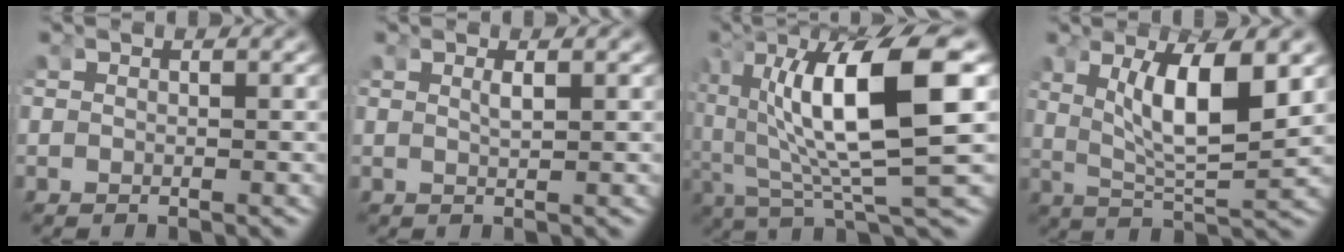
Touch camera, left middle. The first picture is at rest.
{"total": 1.2, "force": [0.4, -0.6, 1.0], "torque": [-0.019, -0.007, 0.016]}
{"total": 12.0, "force": [0.8, 3.8, 11.4], "torque": [-0.190, 0.004, 0.018]}
{"total": 7.3, "force": [2.2, 2.2, 6.7], "torque": [-0.114, -0.015, 0.048]}